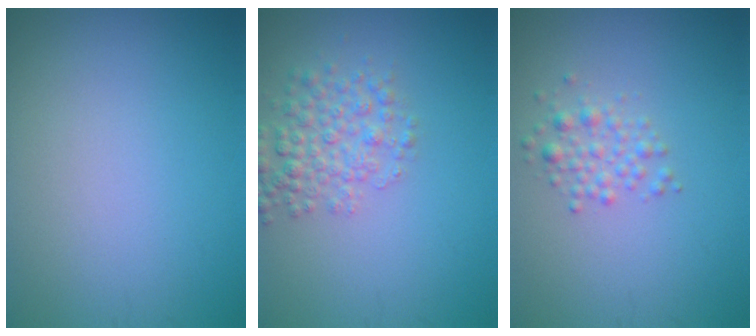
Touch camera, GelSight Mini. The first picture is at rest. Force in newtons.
{"total": 3.5, "press": 3.5, "slide": 0.1}
{"total": 1.9, "press": 1.9, "slide": 0.1}